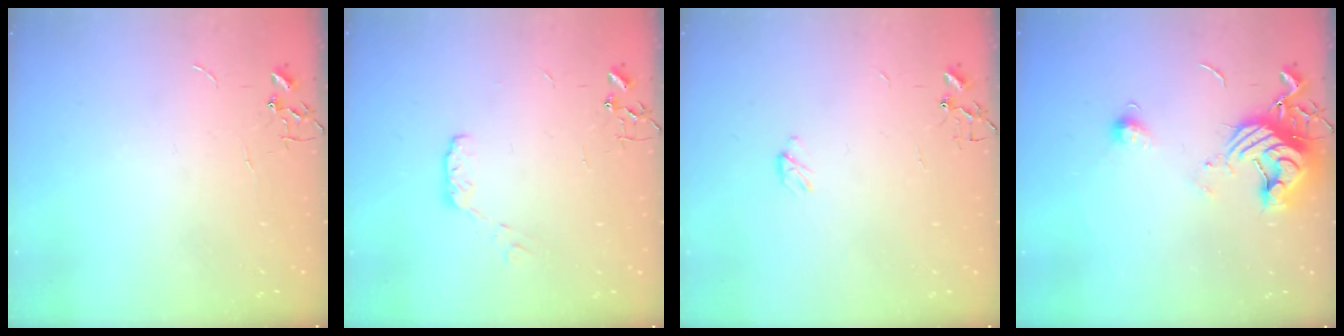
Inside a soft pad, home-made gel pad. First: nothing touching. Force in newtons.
{"total": 5.6, "press": 5.5, "slide": 0.8}
{"total": 2.9, "press": 2.9, "slide": 0.4}
{"total": 12.9, "press": 12.8, "slide": 1.3}